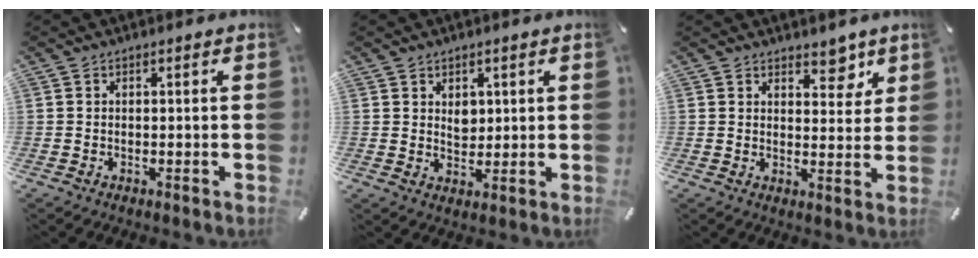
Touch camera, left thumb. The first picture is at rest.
{"total": 3.8, "force": [1.6, 3.1, 1.6], "torque": [-0.012, -0.005, 0.025]}
{"total": 5.9, "force": [4.5, 3.4, 1.8], "torque": [0.004, -0.033, 0.073]}